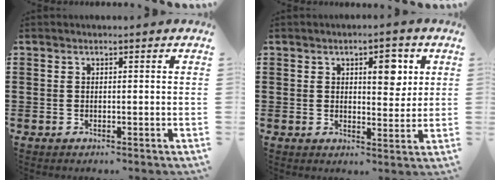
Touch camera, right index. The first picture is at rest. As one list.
[{"total": 5.3, "force": [2.1, 2.3, 4.3], "torque": [-0.051, -0.005, 0.025]}]